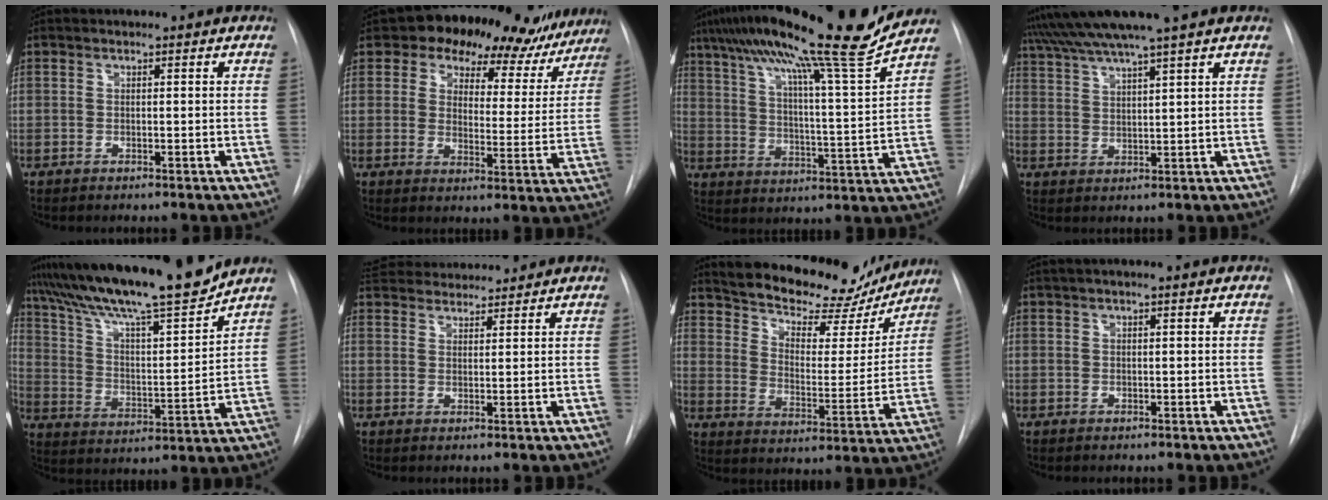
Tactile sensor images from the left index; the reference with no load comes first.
{"total": 21.1, "force": [16.9, 10.1, 7.5], "torque": [-0.097, 0.005, 0.196]}
{"total": 21.2, "force": [17.4, -1.7, 12.0], "torque": [-0.197, -0.019, 0.258]}
{"total": 9.9, "force": [8.3, -1.9, 4.9], "torque": [-0.092, 0.021, 0.140]}
{"total": 18.1, "force": [15.9, 0.0, 8.5], "torque": [-0.147, -0.011, 0.264]}
{"total": 9.4, "force": [8.9, 1.8, 2.4], "torque": [-0.045, 0.034, 0.141]}
{"total": 21.2, "force": [18.8, 6.7, 7.1], "torque": [-0.110, -0.012, 0.255]}
{"total": 2.2, "force": [1.3, 0.1, 1.8], "torque": [-0.035, 0.014, 0.023]}